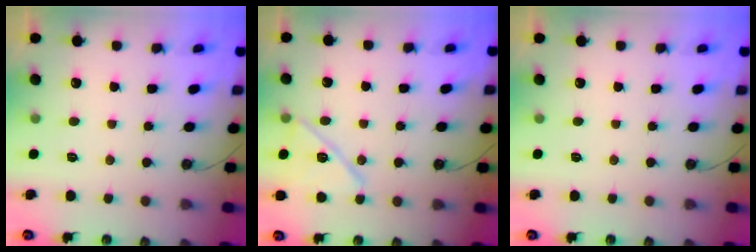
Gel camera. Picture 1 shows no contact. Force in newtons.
{"total": 13.3, "press": 13.3, "slide": 0.8}
{"total": 0.0}